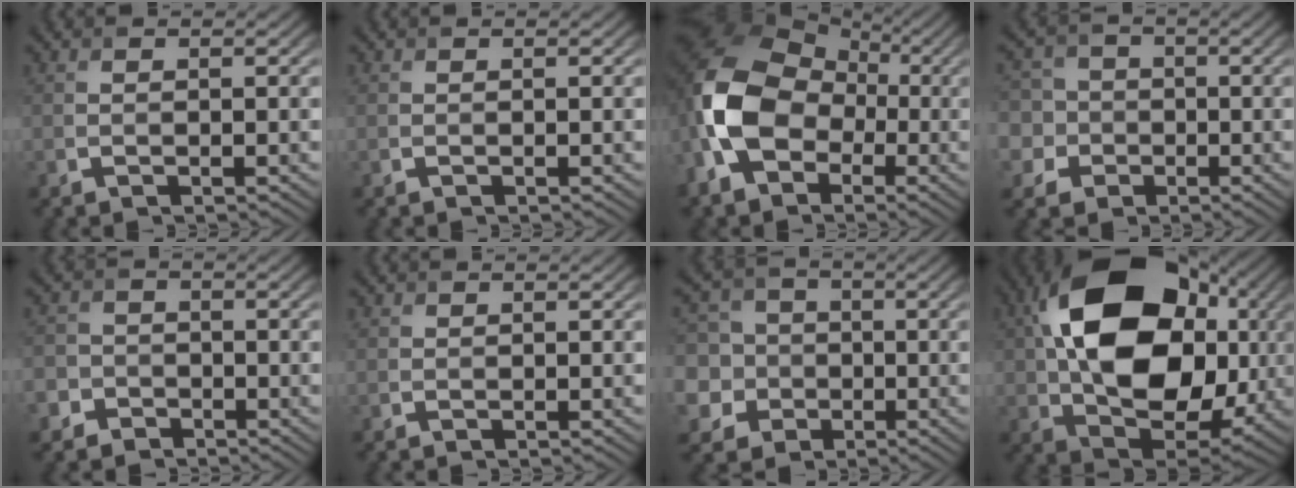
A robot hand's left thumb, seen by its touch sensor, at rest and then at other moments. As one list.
[{"total": 0.0}, {"total": 15.2, "force": [-2.6, 10.9, 10.3], "torque": [-0.249, -0.011, -0.059]}, {"total": 8.2, "force": [-1.0, 7.6, 2.7], "torque": [-0.094, 0.016, -0.062]}, {"total": 4.1, "force": [-2.5, 3.2, 0.7], "torque": [-0.006, 0.001, -0.065]}, {"total": 0.0}, {"total": 10.7, "force": [-1.2, 10.0, 3.5], "torque": [-0.143, 0.010, -0.058]}, {"total": 19.7, "force": [3.2, 13.4, 14.1], "torque": [-0.258, -0.008, 0.061]}]